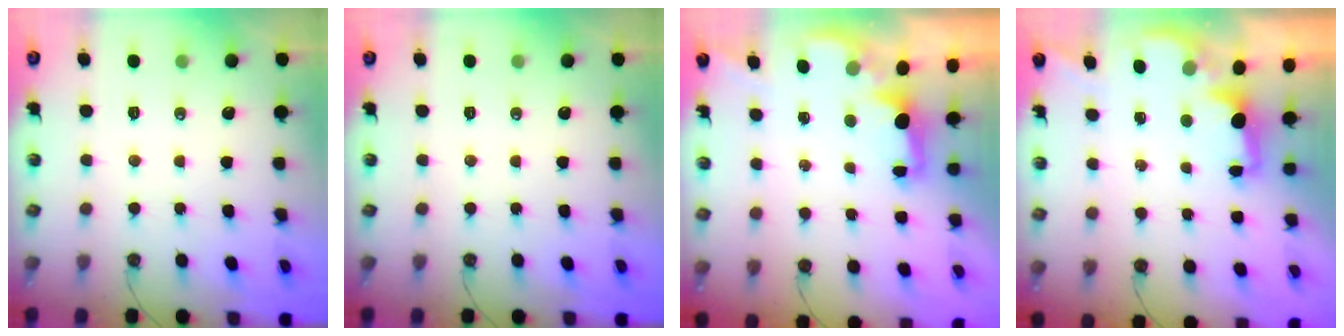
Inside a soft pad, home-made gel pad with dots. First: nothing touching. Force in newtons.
{"total": 0.0}
{"total": 1.8, "press": 1.6, "slide": 0.7}
{"total": 1.9, "press": 1.7, "slide": 0.8}